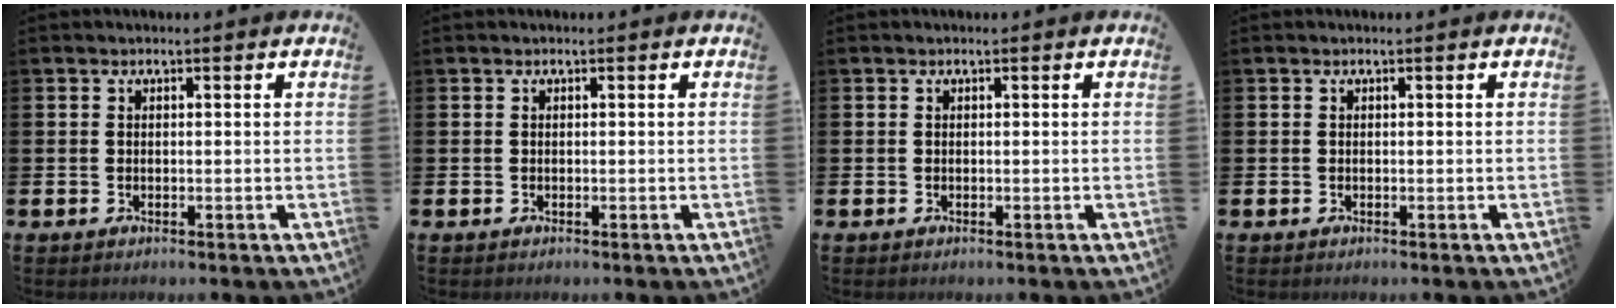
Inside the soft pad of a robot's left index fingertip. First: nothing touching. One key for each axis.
{"total": 0.0}
{"total": 0.0}
{"total": 0.0}